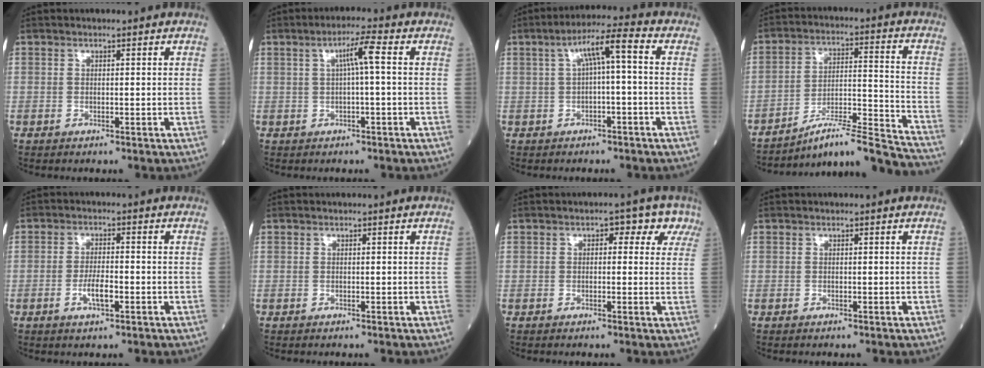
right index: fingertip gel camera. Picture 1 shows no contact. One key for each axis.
{"total": 4.0, "fx": 0.6, "fy": -0.1, "fz": 4.0, "tx": -0.070, "ty": 0.010, "tz": 0.011}
{"total": 6.3, "fx": 0.7, "fy": 0.6, "fz": 6.2, "tx": -0.104, "ty": 0.030, "tz": 0.009}
{"total": 16.2, "fx": -15.2, "fy": -1.5, "fz": 5.2, "tx": -0.078, "ty": 0.020, "tz": -0.240}
{"total": 1.6, "fx": -0.7, "fy": 0.2, "fz": 1.5, "tx": -0.029, "ty": 0.000, "tz": -0.013}
{"total": 0.0}
{"total": 4.7, "fx": 1.8, "fy": 2.8, "fz": 3.3, "tx": -0.022, "ty": 0.028, "tz": 0.014}
{"total": 0.0}